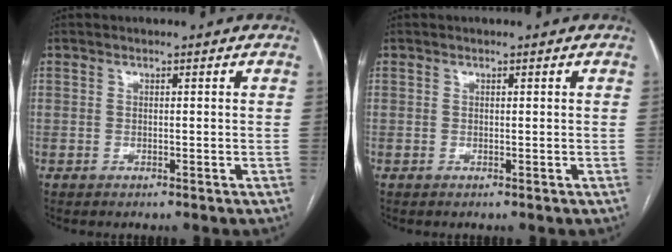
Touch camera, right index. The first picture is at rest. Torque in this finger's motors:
{"motor_torque": [0.07, -0.06, -0.01, 0.00]}